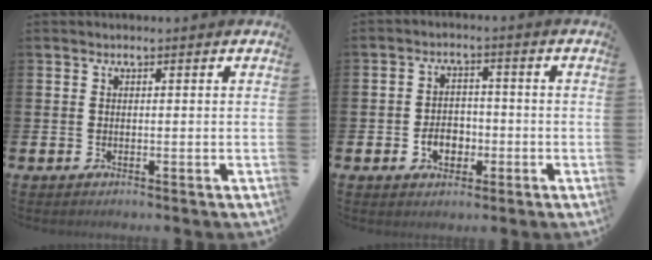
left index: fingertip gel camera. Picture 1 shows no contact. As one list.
[{"total": 3.8, "force": [-1.4, 2.8, 2.1], "torque": [-0.027, -0.001, -0.033]}]